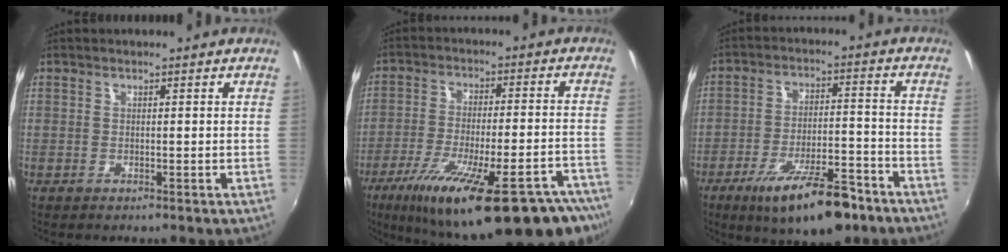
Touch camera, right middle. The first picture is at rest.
{"total": 28.8, "force": [-20.0, 6.4, 19.6], "torque": [-0.310, -0.059, -0.280]}
{"total": 15.2, "force": [-10.2, 4.2, 10.5], "torque": [-0.184, -0.015, -0.154]}